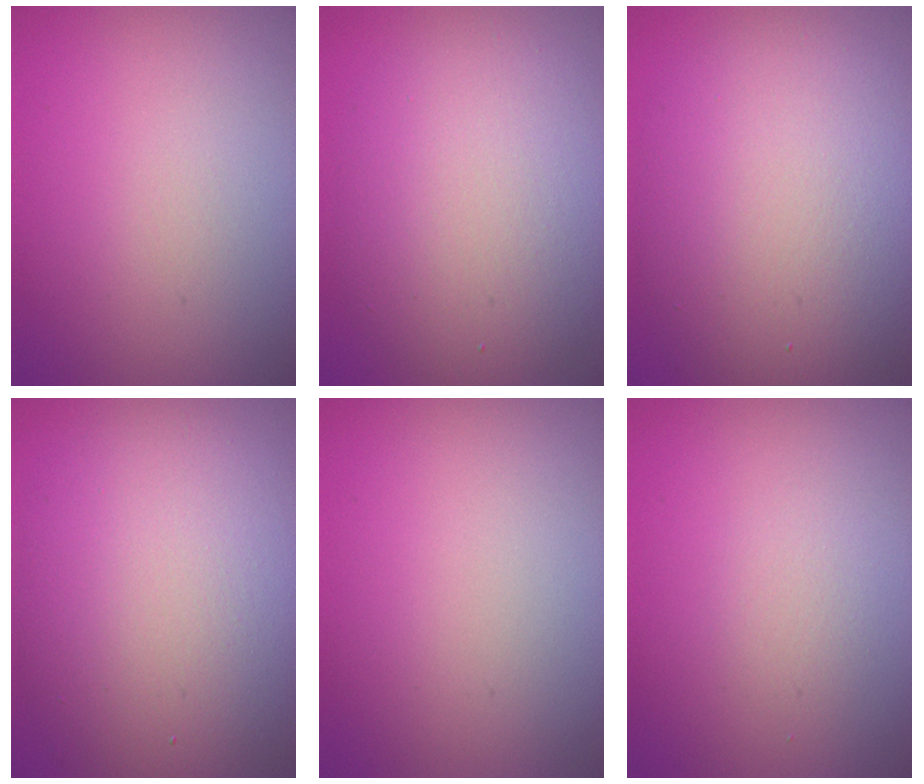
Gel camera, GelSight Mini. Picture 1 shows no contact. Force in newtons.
{"total": 7.2, "press": 7.2, "slide": 0.5}
{"total": 9.8, "press": 9.8, "slide": 0.9}
{"total": 10.8, "press": 10.7, "slide": 0.8}
{"total": 0.0}
{"total": 1.1, "press": 1.1, "slide": 0.1}